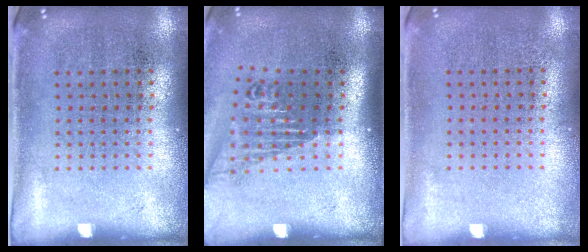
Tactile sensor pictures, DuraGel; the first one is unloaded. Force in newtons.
{"total": 1.7, "press": 1.3, "slide": 1.2}
{"total": 0.0}